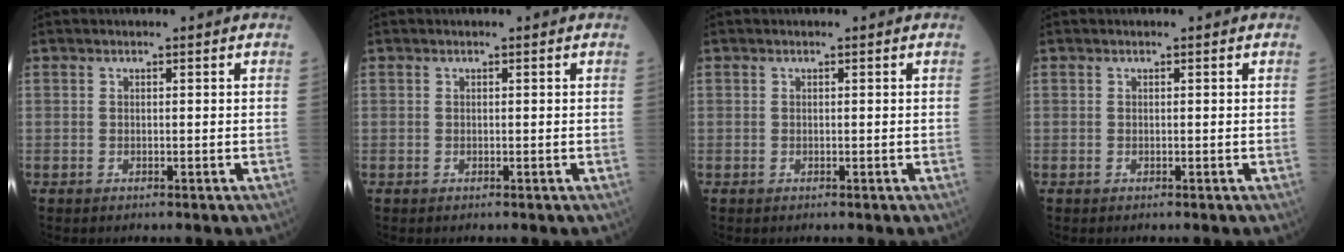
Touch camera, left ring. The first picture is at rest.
{"total": 0.0}
{"total": 0.0}
{"total": 0.0}